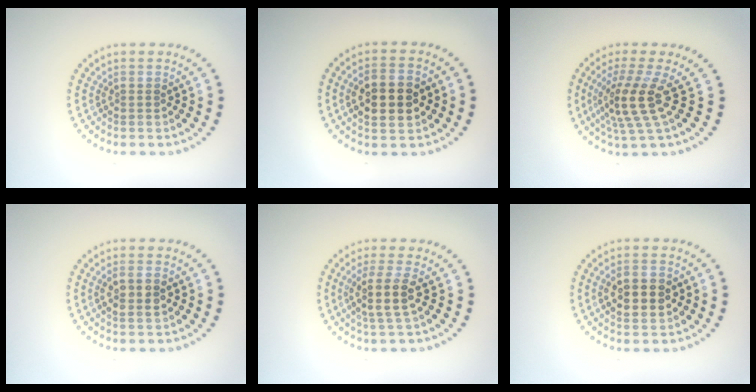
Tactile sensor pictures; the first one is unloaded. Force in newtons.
{"total": 4.3, "press": 4.3, "slide": 0.3}
{"total": 4.3, "press": 3.0, "slide": 3.0}
{"total": 2.3, "press": 2.2, "slide": 0.8}
{"total": 2.9, "press": 2.3, "slide": 1.7}
{"total": 4.4, "press": 4.4, "slide": 0.2}